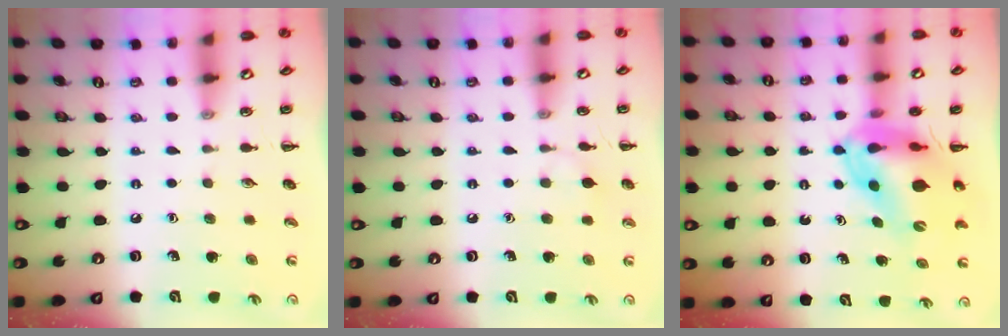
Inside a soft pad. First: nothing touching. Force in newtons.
{"total": 5.4, "press": 5.1, "slide": 1.6}
{"total": 12.1, "press": 11.6, "slide": 3.5}